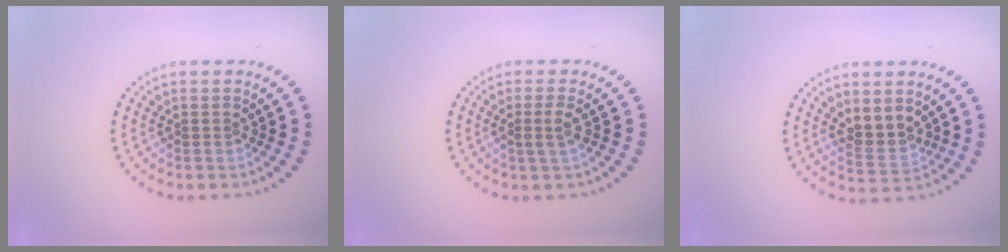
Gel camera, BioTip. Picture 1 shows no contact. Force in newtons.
{"total": 1.3, "press": 1.2, "slide": 0.6}
{"total": 2.9, "press": 2.7, "slide": 1.2}